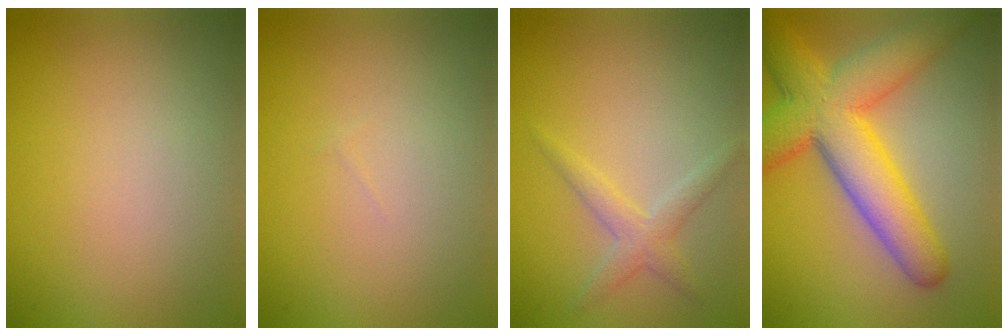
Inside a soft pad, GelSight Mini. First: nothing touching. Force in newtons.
{"total": 0.0}
{"total": 2.1, "press": 2.1, "slide": 0.1}
{"total": 9.6, "press": 9.6, "slide": 0.2}